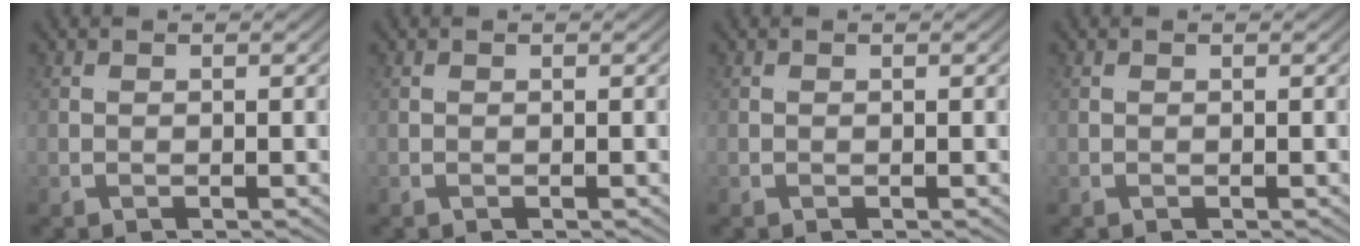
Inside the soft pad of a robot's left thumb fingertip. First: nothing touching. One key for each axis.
{"total": 0.0}
{"total": 0.0}
{"total": 0.0}